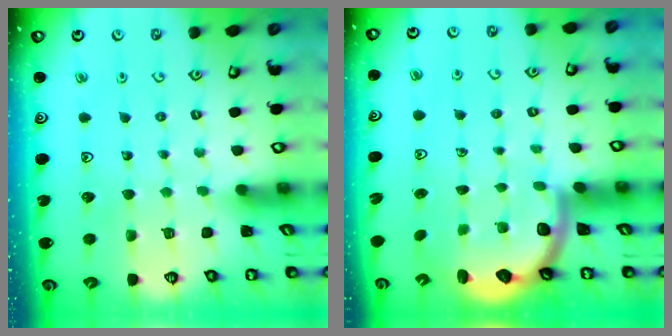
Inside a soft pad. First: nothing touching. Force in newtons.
{"total": 2.6, "press": 2.3, "slide": 1.2}